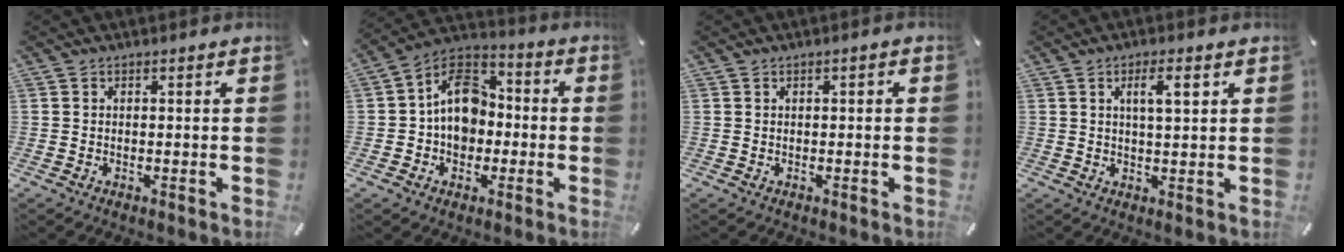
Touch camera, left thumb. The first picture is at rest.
{"total": 12.2, "force": [-1.0, 10.1, 6.8], "torque": [-0.119, 0.023, -0.018]}
{"total": 0.8, "force": [0.0, 0.5, 0.7], "torque": [-0.012, 0.003, -0.001]}
{"total": 5.4, "force": [2.0, 1.3, 4.8], "torque": [-0.083, -0.001, 0.027]}